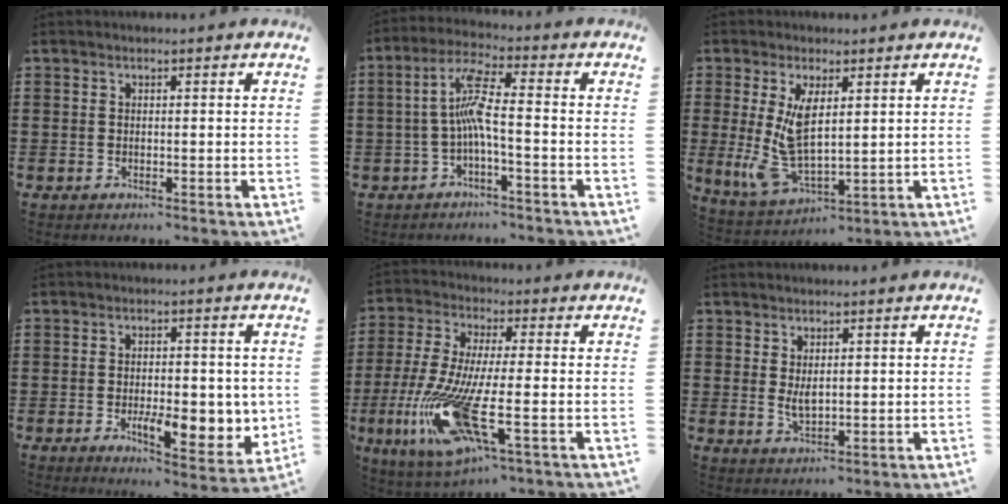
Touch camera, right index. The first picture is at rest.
{"total": 6.7, "force": [-1.3, 0.7, 6.5], "torque": [-0.134, -0.001, -0.031]}
{"total": 8.8, "force": [1.4, 3.8, 7.8], "torque": [-0.174, -0.013, 0.028]}
{"total": 7.8, "force": [-1.4, 3.5, 6.8], "torque": [-0.095, -0.007, -0.022]}
{"total": 13.8, "force": [-5.4, 2.8, 12.4], "torque": [-0.268, -0.028, -0.100]}
{"total": 2.7, "force": [0.9, 1.2, 2.3], "torque": [-0.045, 0.002, 0.016]}